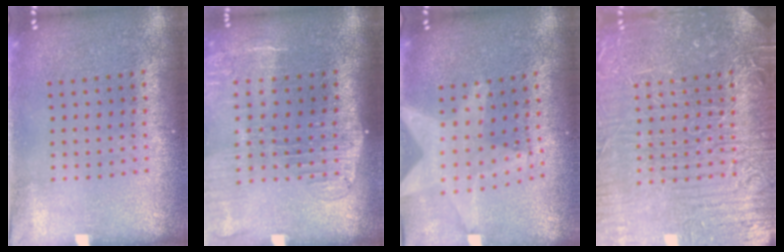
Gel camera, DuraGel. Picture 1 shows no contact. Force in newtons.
{"total": 2.2, "press": 1.8, "slide": 1.2}
{"total": 1.9, "press": 1.6, "slide": 0.8}
{"total": 5.5, "press": 5.5, "slide": 0.7}